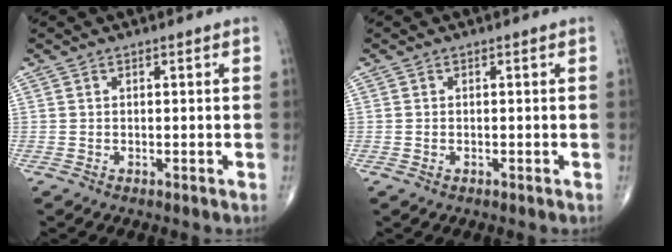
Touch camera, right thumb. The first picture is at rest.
{"total": 0.6, "force": [-0.2, 0.4, 0.4], "torque": [-0.012, 0.004, -0.001]}